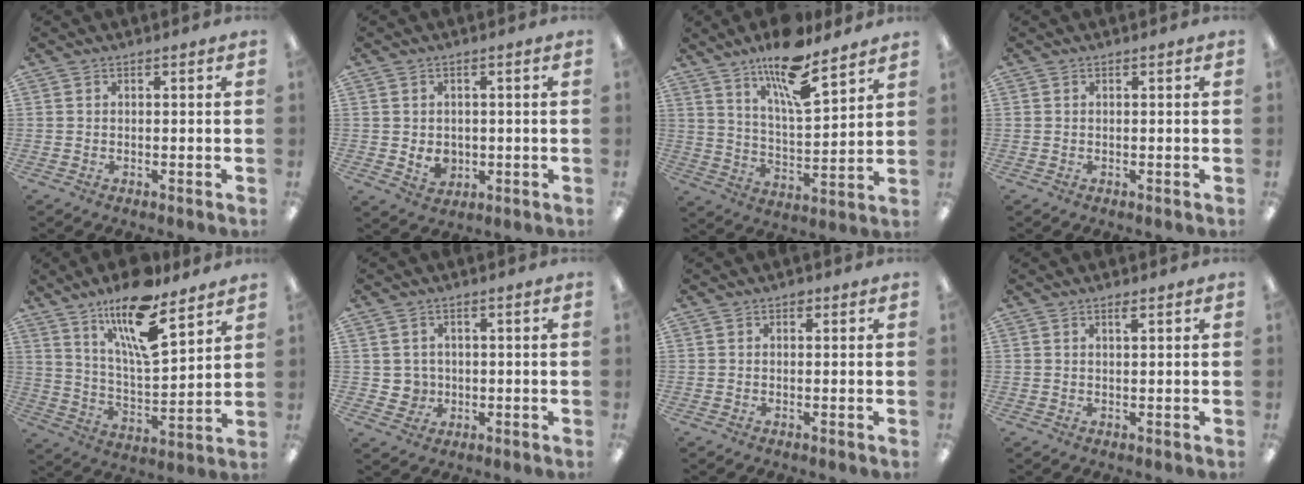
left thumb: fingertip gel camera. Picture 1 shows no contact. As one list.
[{"total": 4.0, "force": [-0.1, 3.3, 2.2], "torque": [-0.023, 0.000, 0.000]}, {"total": 15.4, "force": [11.5, 4.0, 9.5], "torque": [-0.163, -0.065, 0.191]}, {"total": 0.0}, {"total": 18.1, "force": [12.4, 5.3, 12.0], "torque": [-0.209, -0.065, 0.205]}, {"total": 3.3, "force": [0.5, 3.3, 0.2], "torque": [-0.005, 0.002, 0.009]}, {"total": 1.0, "force": [0.6, 0.6, 0.5], "torque": [-0.002, 0.000, 0.009]}, {"total": 1.4, "force": [1.0, 0.1, 0.9], "torque": [-0.020, 0.000, 0.017]}]